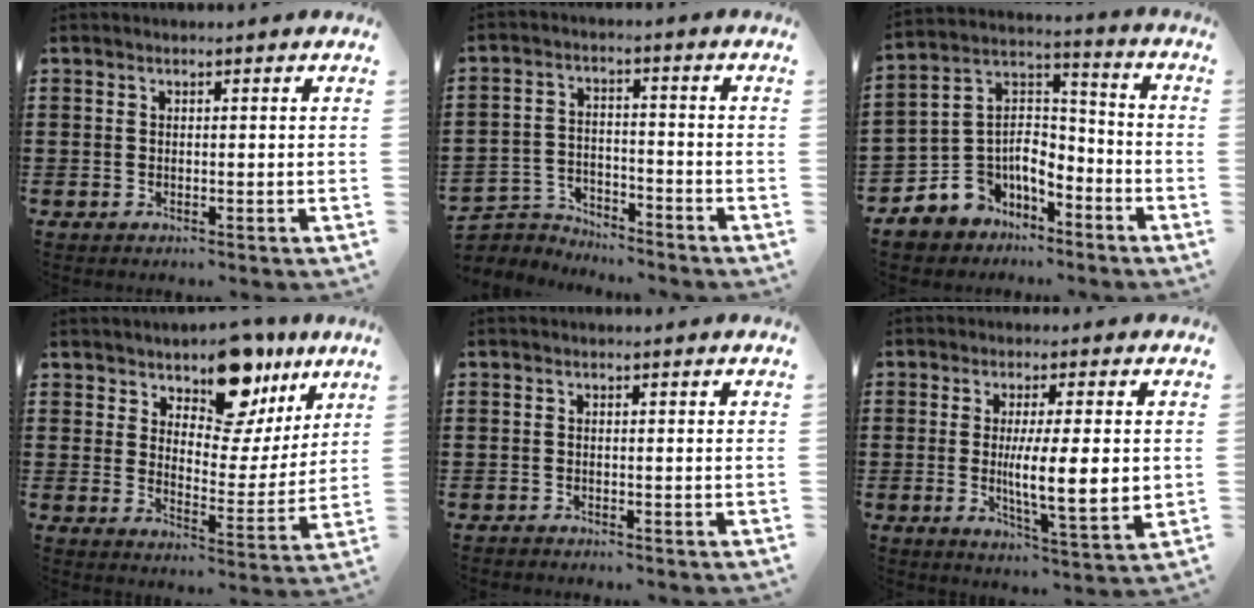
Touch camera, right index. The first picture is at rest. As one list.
[{"total": 4.7, "force": [-4.6, 0.9, -0.3], "torque": [-0.016, 0.000, -0.101]}, {"total": 6.2, "force": [-3.7, 5.0, 0.1], "torque": [-0.036, -0.008, -0.073]}, {"total": 11.7, "force": [9.4, 4.8, 5.1], "torque": [-0.094, -0.046, 0.173]}, {"total": 0.9, "force": [-0.9, 0.1, -0.2], "torque": [0.001, 0.000, -0.020]}, {"total": 8.8, "force": [0.2, 1.7, 8.6], "torque": [-0.135, -0.010, 0.000]}]